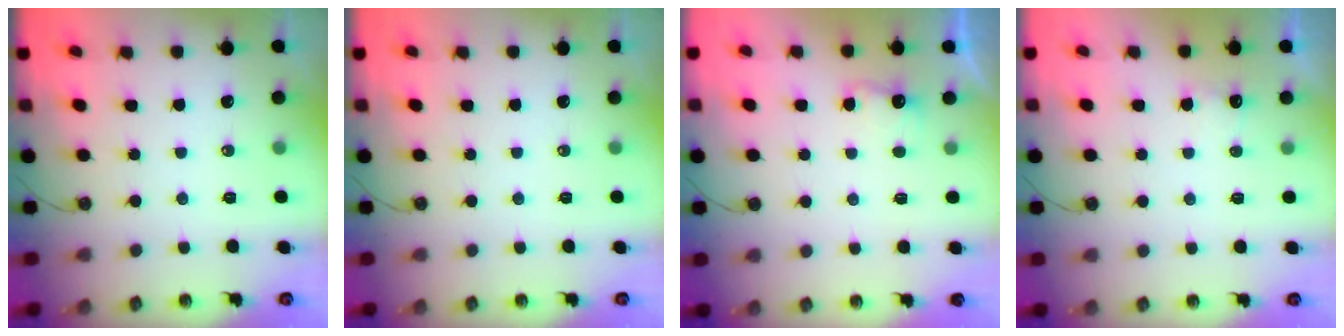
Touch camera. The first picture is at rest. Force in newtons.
{"total": 0.0}
{"total": 3.3, "press": 3.1, "slide": 1.0}
{"total": 2.9, "press": 2.7, "slide": 0.9}